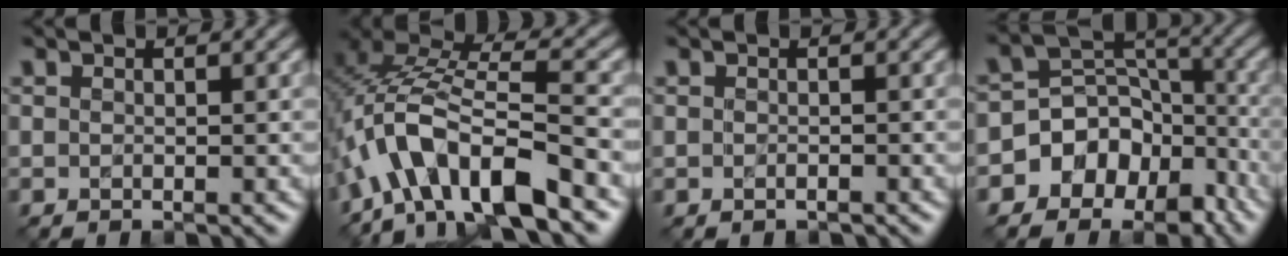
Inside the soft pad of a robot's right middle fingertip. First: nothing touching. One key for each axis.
{"total": 11.0, "fx": -4.9, "fy": 4.1, "fz": 9.0, "tx": -0.160, "ty": 0.018, "tz": -0.098}
{"total": 0.6, "fx": -0.3, "fy": 0.2, "fz": 0.5, "tx": -0.009, "ty": -0.003, "tz": -0.004}
{"total": 8.5, "fx": -5.1, "fy": 6.4, "fz": 2.3, "tx": -0.026, "ty": 0.023, "tz": -0.100}